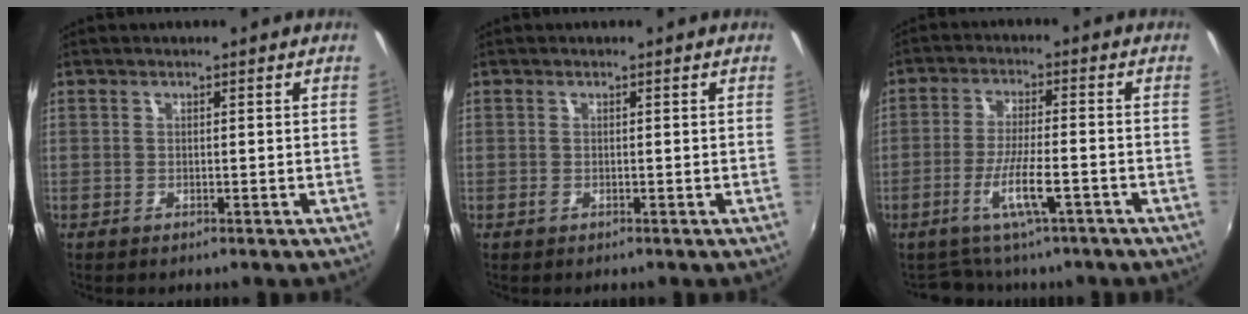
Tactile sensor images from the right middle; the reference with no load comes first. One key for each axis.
{"total": 0.6, "fx": -0.3, "fy": 0.4, "fz": 0.3, "tx": -0.005, "ty": -0.002, "tz": -0.006}
{"total": 8.0, "fx": -5.0, "fy": 2.3, "fz": 5.8, "tx": -0.120, "ty": -0.012, "tz": -0.084}